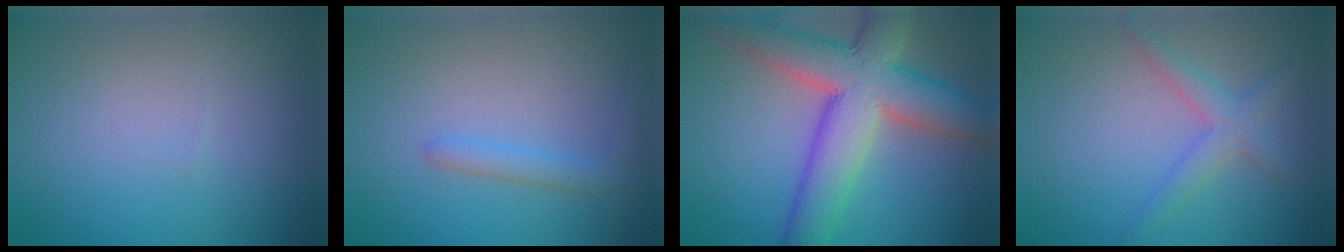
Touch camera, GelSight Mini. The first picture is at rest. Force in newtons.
{"total": 2.0, "press": 2.0, "slide": 0.2}
{"total": 10.8, "press": 10.7, "slide": 1.0}
{"total": 2.6, "press": 2.6, "slide": 0.1}